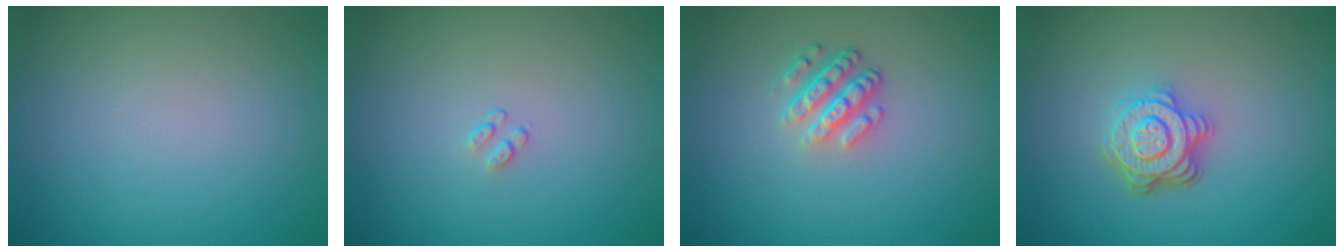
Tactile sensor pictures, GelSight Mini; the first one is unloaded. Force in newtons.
{"total": 0.6, "press": 0.4, "slide": 0.5}
{"total": 3.5, "press": 2.6, "slide": 2.4}
{"total": 4.4, "press": 3.3, "slide": 3.0}